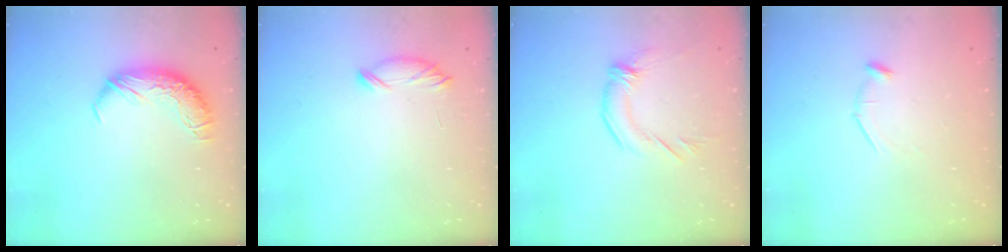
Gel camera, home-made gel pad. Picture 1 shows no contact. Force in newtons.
{"total": 7.2, "press": 7.2, "slide": 0.3}
{"total": 1.4, "press": 0.2, "slide": 1.4}
{"total": 8.2, "press": 8.2, "slide": 0.9}